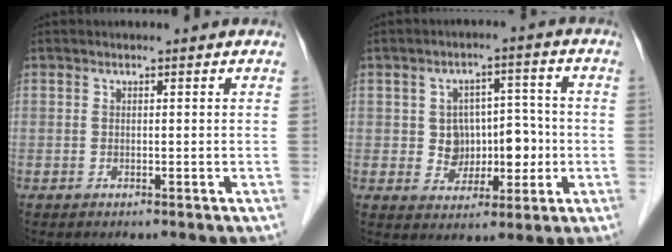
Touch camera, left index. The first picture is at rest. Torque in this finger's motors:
{"motor_torque": [0.07, 0.00, 0.13, 0.06]}